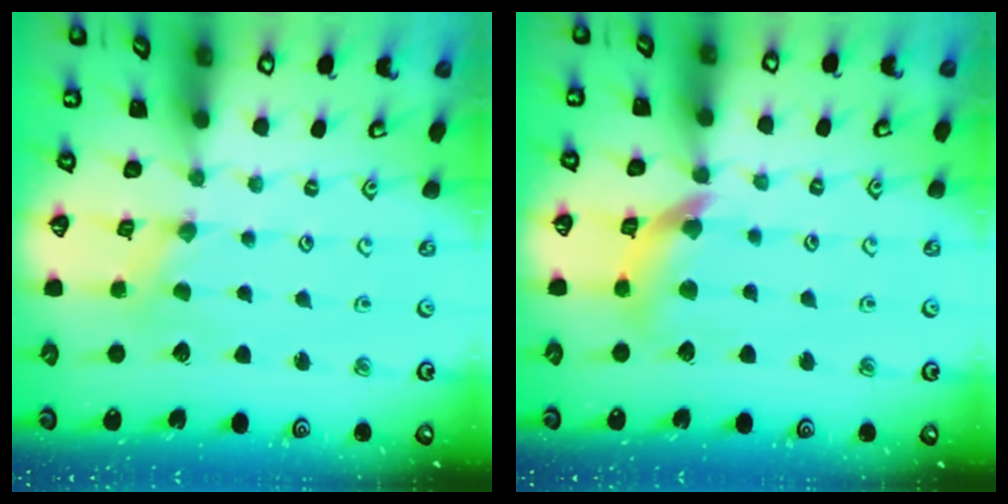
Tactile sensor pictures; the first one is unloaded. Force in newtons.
{"total": 11.7, "press": 11.6, "slide": 1.6}